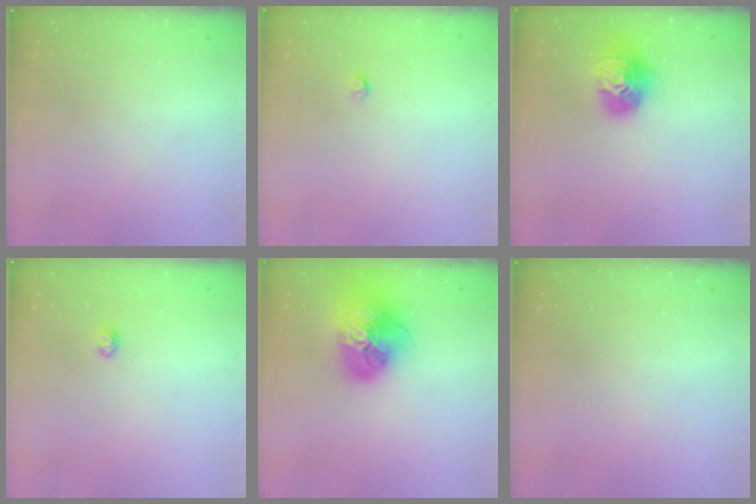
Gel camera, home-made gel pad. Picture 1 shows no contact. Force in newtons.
{"total": 3.2, "press": 3.2, "slide": 0.3}
{"total": 15.0, "press": 14.9, "slide": 1.5}
{"total": 3.3, "press": 3.3, "slide": 0.2}
{"total": 20.6, "press": 20.5, "slide": 2.1}
{"total": 0.0}